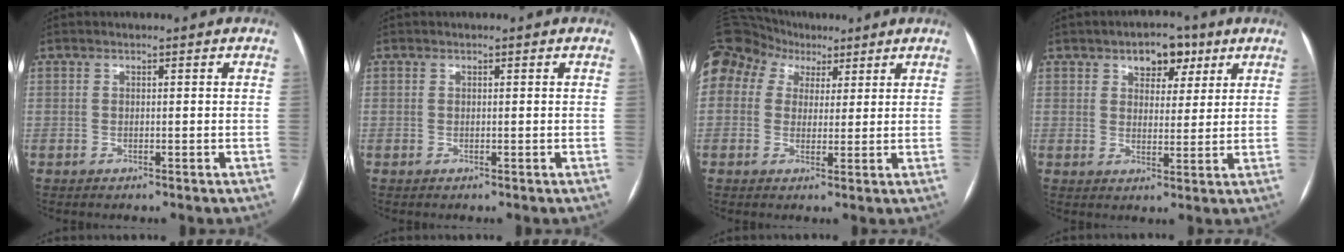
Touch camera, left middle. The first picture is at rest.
{"total": 0.0}
{"total": 23.5, "force": [11.7, 18.2, 9.2], "torque": [-0.302, 0.112, 0.223]}
{"total": 6.2, "force": [3.6, 3.6, 3.6], "torque": [-0.045, 0.015, 0.053]}